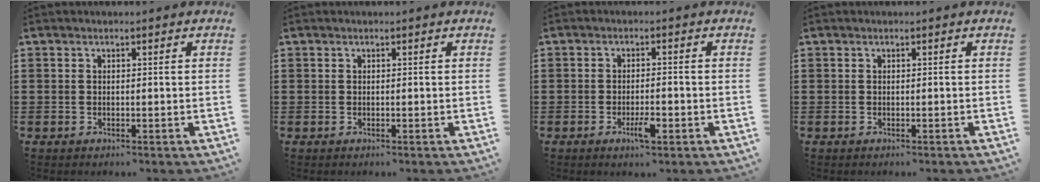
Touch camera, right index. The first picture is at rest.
{"total": 0.0}
{"total": 3.3, "force": [-1.5, 0.9, 2.8], "torque": [-0.052, 0.000, -0.029]}
{"total": 0.0}